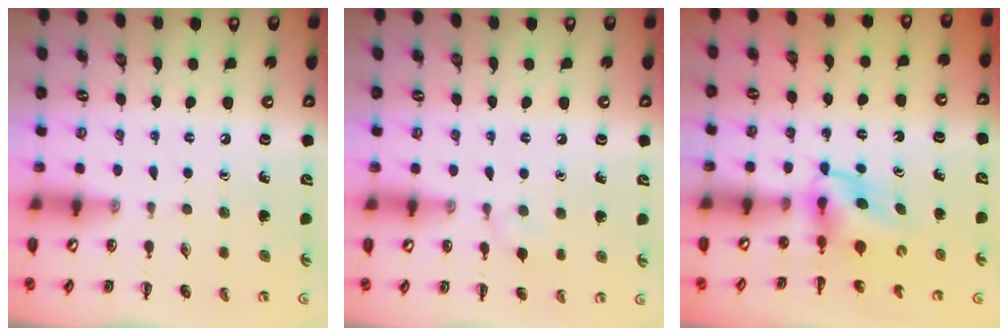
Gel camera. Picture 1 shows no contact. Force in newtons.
{"total": 6.0, "press": 5.7, "slide": 1.9}
{"total": 4.4, "press": 4.4, "slide": 0.6}